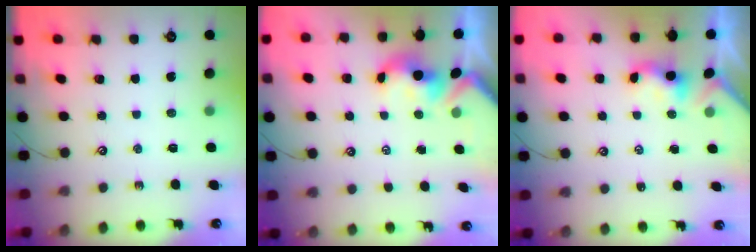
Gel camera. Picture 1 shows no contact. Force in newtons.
{"total": 1.5, "press": 1.3, "slide": 0.7}
{"total": 0.5, "press": 0.4, "slide": 0.3}